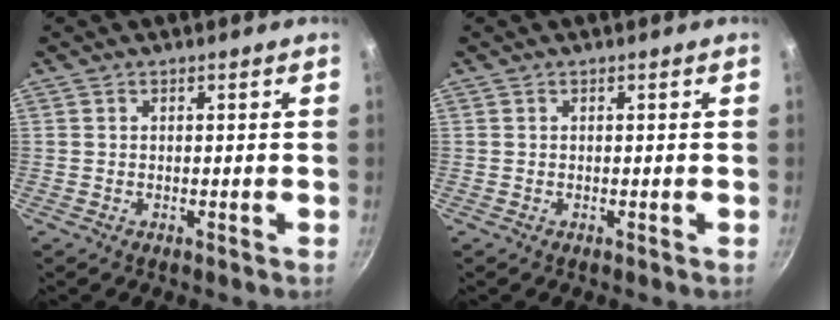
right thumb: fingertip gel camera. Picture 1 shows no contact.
{"total": 0.0}